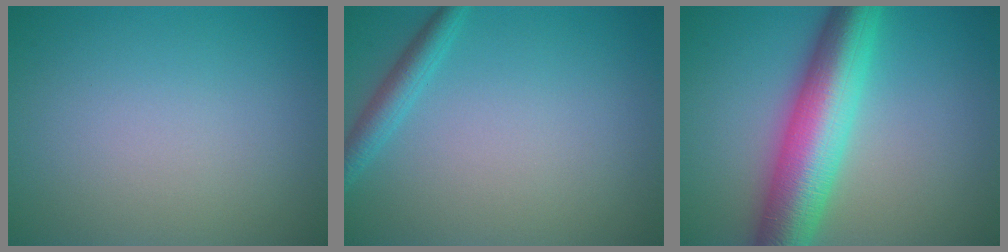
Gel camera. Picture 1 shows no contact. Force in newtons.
{"total": 2.1, "press": 2.1, "slide": 0.1}
{"total": 9.3, "press": 9.3, "slide": 0.2}